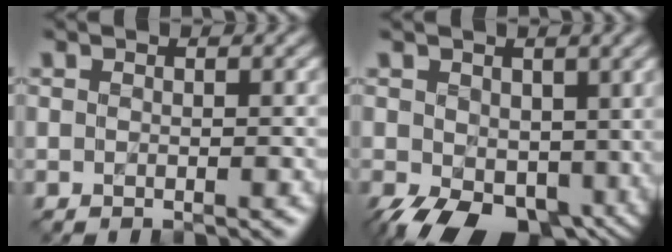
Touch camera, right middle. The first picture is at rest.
{"total": 9.6, "force": [-2.6, 6.1, 6.9], "torque": [-0.125, -0.034, -0.036]}